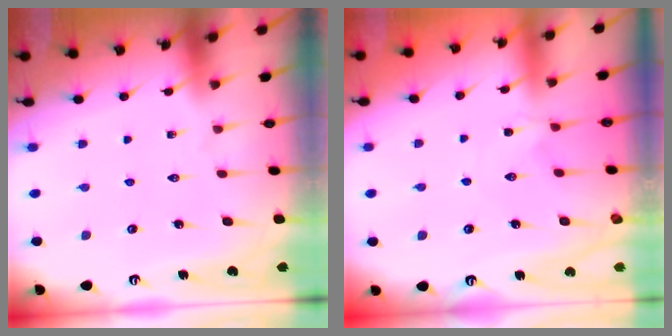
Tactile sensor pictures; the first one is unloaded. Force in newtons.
{"total": 0.6, "press": 0.5, "slide": 0.2}